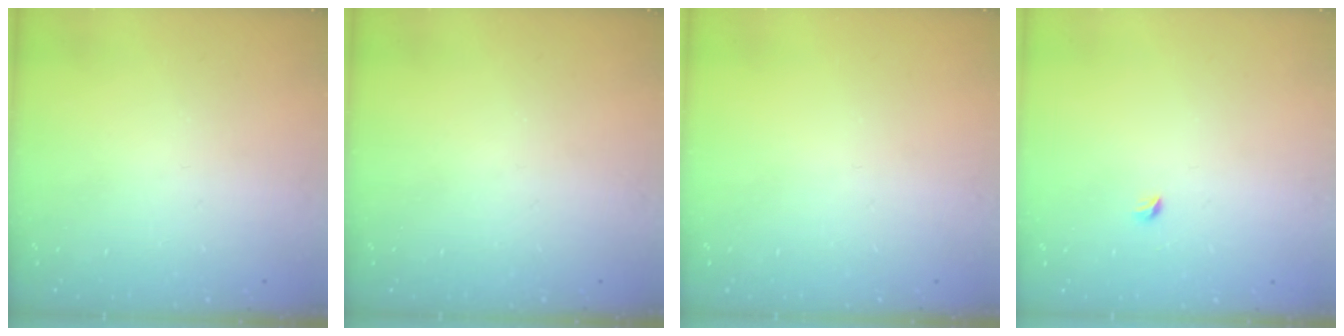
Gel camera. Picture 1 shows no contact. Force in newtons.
{"total": 0.0}
{"total": 0.0}
{"total": 2.7, "press": 2.6, "slide": 0.6}